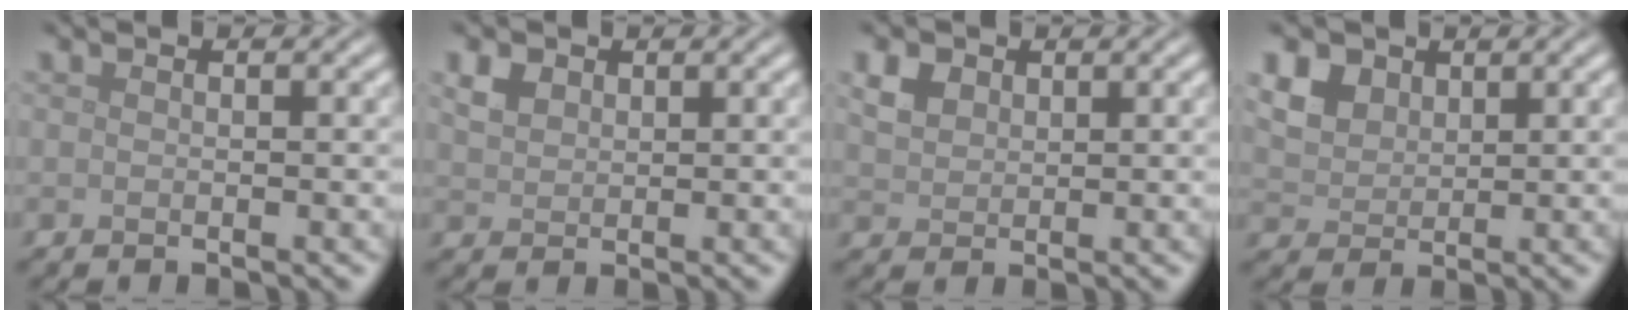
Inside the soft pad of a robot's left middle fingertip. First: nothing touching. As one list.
[{"total": 1.9, "force": [1.1, 1.3, 0.8], "torque": [-0.021, 0.003, 0.022]}, {"total": 2.3, "force": [1.2, 1.7, 1.0], "torque": [-0.026, 0.003, 0.023]}, {"total": 5.4, "force": [3.0, 3.7, 2.5], "torque": [-0.086, 0.007, 0.062]}]